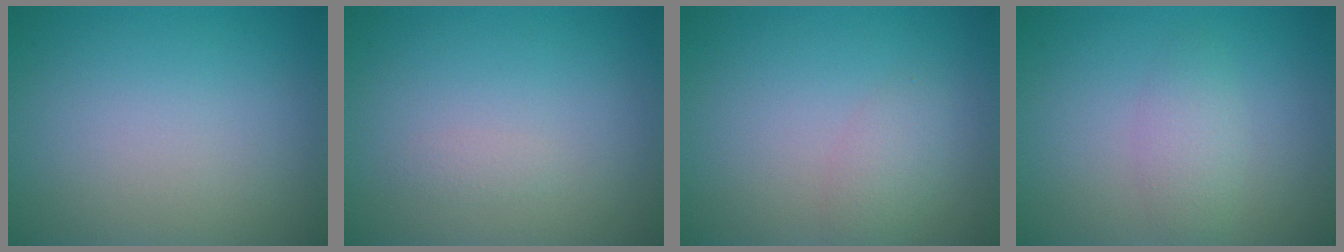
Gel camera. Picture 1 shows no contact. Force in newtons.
{"total": 0.6, "press": 0.6, "slide": 0.0}
{"total": 1.6, "press": 1.6, "slide": 0.1}
{"total": 2.0, "press": 2.0, "slide": 0.2}